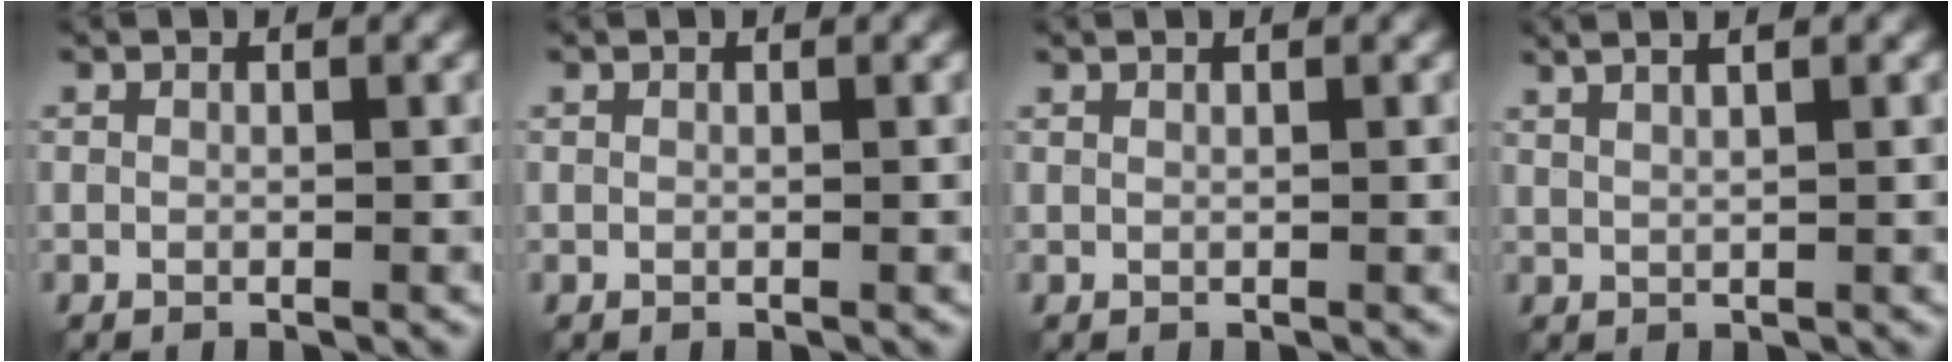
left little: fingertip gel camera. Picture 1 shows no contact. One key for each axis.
{"total": 0.0}
{"total": 0.7, "fx": 0.5, "fy": 0.2, "fz": 0.4, "tx": -0.003, "ty": 0.001, "tz": 0.001}
{"total": 4.5, "fx": 2.6, "fy": 1.7, "fz": 3.3, "tx": -0.037, "ty": 0.032, "tz": 0.014}